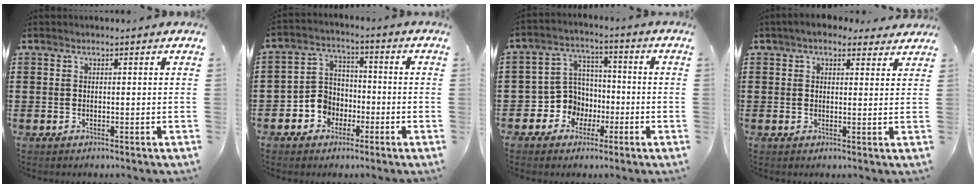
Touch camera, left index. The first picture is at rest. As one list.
[{"total": 5.8, "force": [-2.5, 5.0, 1.4], "torque": [-0.053, 0.010, -0.051]}, {"total": 7.2, "force": [-1.7, 6.8, 1.9], "torque": [-0.077, 0.004, -0.035]}, {"total": 3.5, "force": [2.7, 1.8, 1.3], "torque": [-0.035, 0.002, 0.049]}]